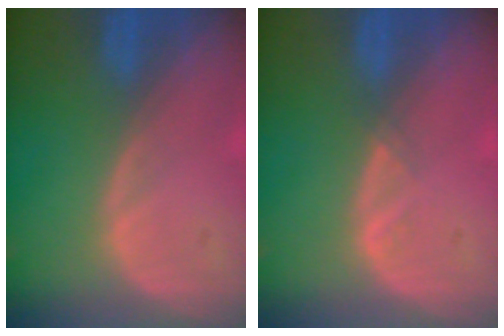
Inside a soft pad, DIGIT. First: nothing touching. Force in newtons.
{"total": 1.0, "press": 0.9, "slide": 0.5}